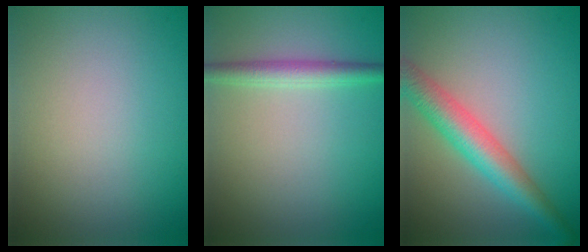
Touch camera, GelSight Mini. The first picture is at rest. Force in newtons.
{"total": 2.4, "press": 2.4, "slide": 0.1}
{"total": 5.0, "press": 5.0, "slide": 0.1}